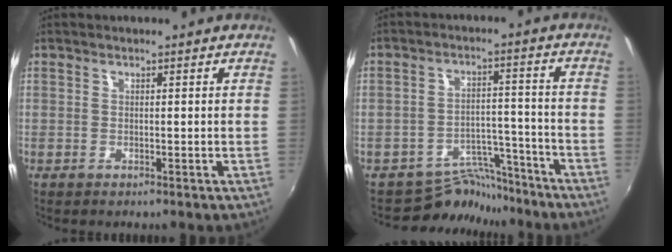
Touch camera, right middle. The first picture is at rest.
{"total": 8.3, "force": [-7.6, 3.3, -0.3], "torque": [-0.001, 0.035, -0.117]}